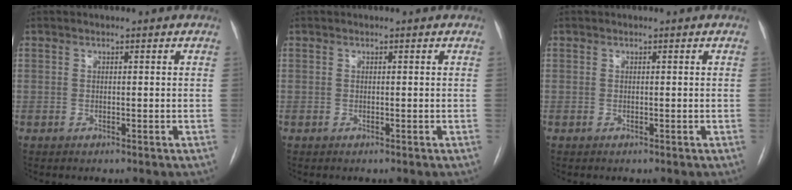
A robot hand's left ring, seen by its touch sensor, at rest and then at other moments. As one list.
[{"total": 0.0}, {"total": 0.0}]